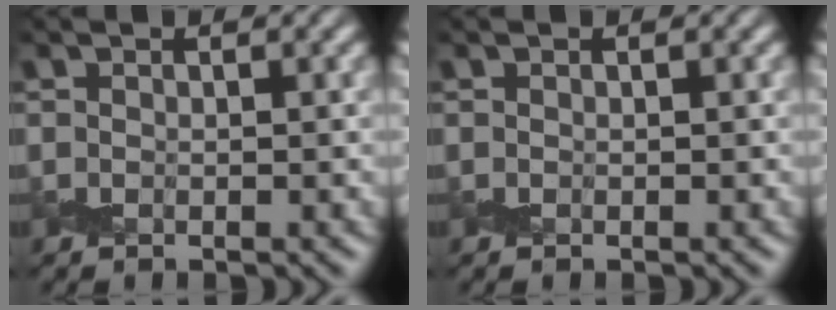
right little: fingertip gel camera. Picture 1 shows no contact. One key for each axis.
{"total": 0.0}